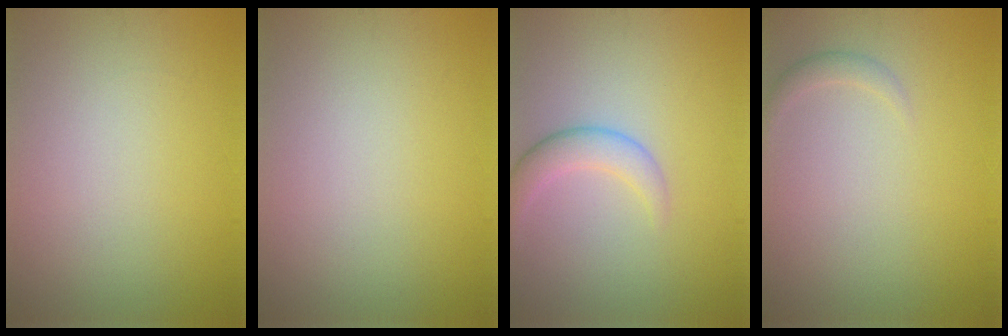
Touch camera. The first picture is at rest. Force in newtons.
{"total": 0.0}
{"total": 2.6, "press": 2.6, "slide": 0.2}
{"total": 1.0, "press": 1.0, "slide": 0.0}